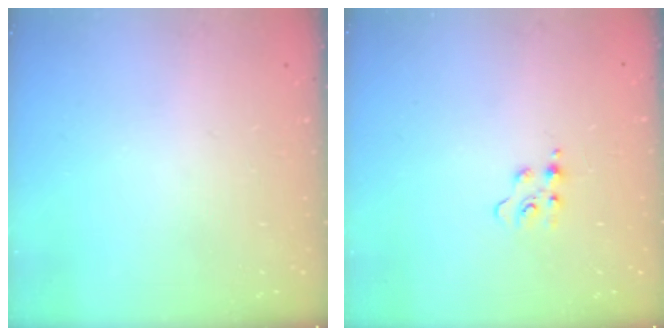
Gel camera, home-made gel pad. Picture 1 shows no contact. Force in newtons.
{"total": 4.4, "press": 4.3, "slide": 0.4}